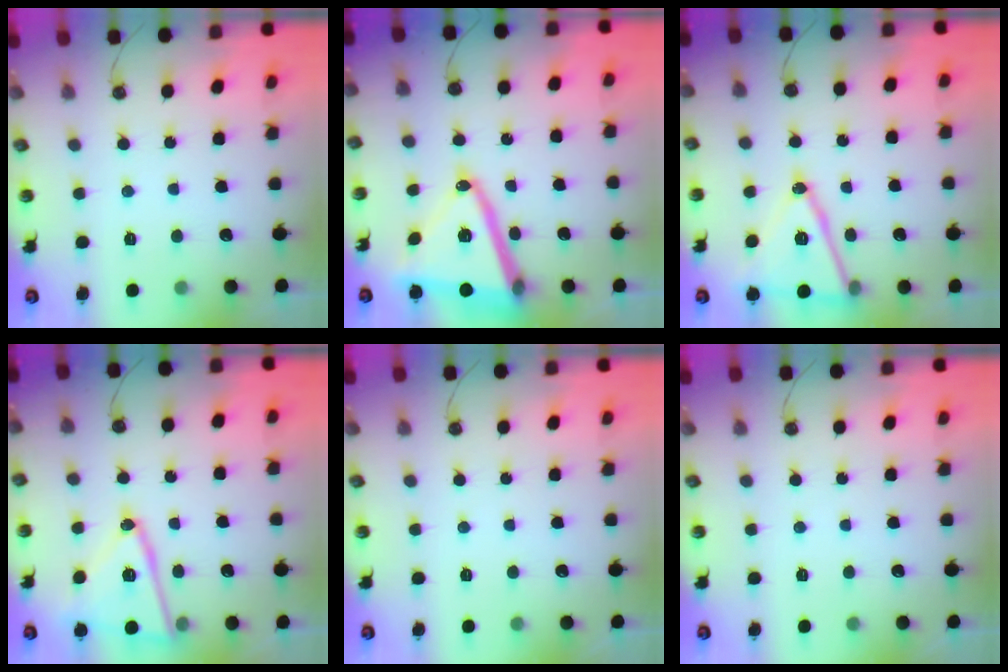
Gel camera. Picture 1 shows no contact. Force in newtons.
{"total": 20.6, "press": 20.4, "slide": 2.7}
{"total": 16.0, "press": 15.6, "slide": 3.6}
{"total": 17.0, "press": 16.9, "slide": 1.2}
{"total": 0.0}
{"total": 0.0}